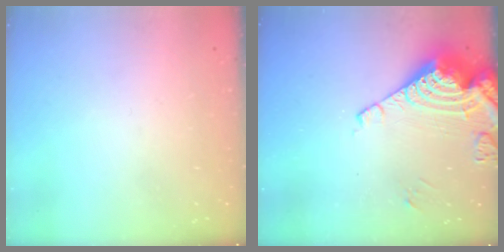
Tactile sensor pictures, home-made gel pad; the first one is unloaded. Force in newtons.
{"total": 13.9, "press": 13.8, "slide": 1.7}